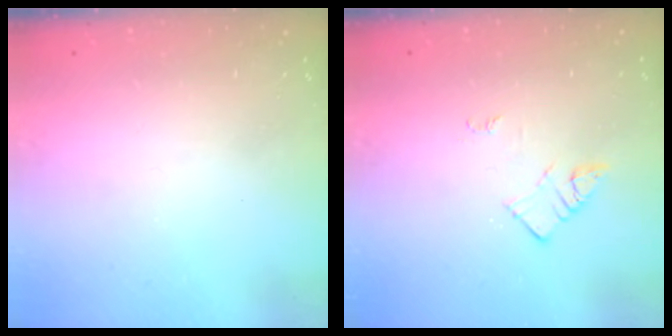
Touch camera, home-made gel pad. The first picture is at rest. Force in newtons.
{"total": 3.0, "press": 3.0, "slide": 0.4}